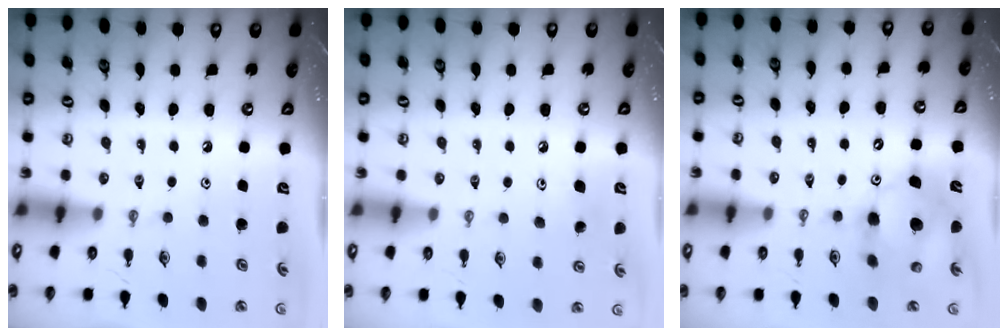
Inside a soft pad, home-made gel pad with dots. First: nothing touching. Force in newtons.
{"total": 5.8, "press": 5.6, "slide": 1.5}
{"total": 12.0, "press": 11.8, "slide": 2.6}